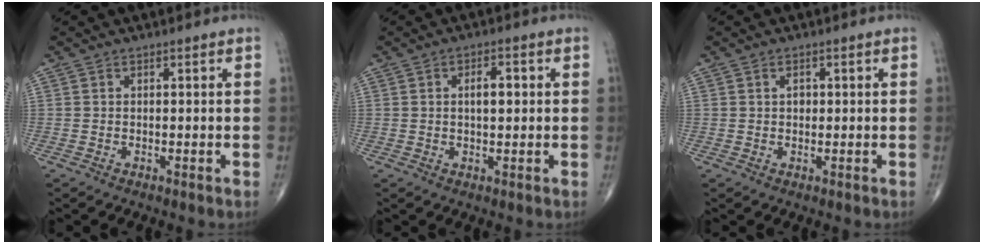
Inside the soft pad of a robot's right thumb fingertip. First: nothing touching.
{"total": 3.8, "force": [0.6, 1.7, 3.3], "torque": [-0.047, 0.002, 0.007]}
{"total": 1.4, "force": [0.3, 1.0, 0.9], "torque": [-0.010, 0.001, 0.005]}